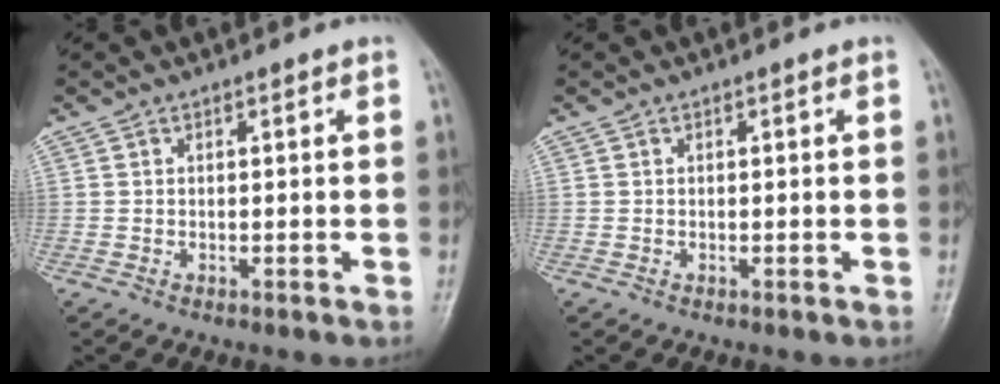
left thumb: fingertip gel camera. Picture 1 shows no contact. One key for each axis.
{"total": 0.0}